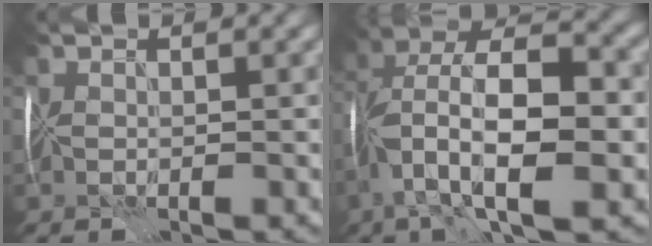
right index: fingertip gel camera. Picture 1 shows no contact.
{"total": 12.3, "force": [-2.7, 5.0, 10.9], "torque": [-0.202, 0.016, -0.051]}